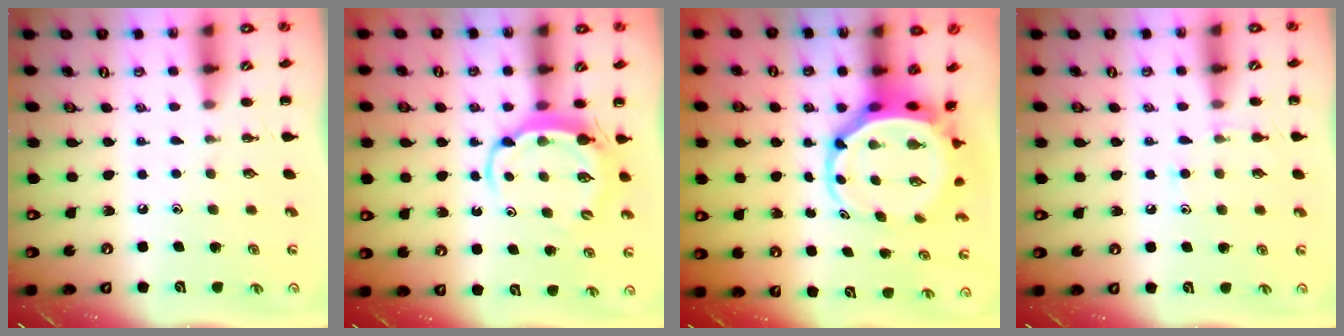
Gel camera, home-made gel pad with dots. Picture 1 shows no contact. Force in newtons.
{"total": 6.3, "press": 6.2, "slide": 1.1}
{"total": 6.4, "press": 6.2, "slide": 1.6}
{"total": 6.7, "press": 6.4, "slide": 1.9}